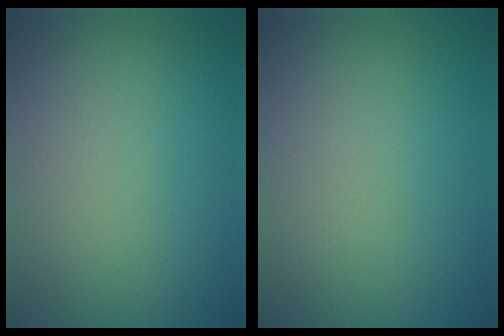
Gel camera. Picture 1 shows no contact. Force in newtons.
{"total": 0.0}